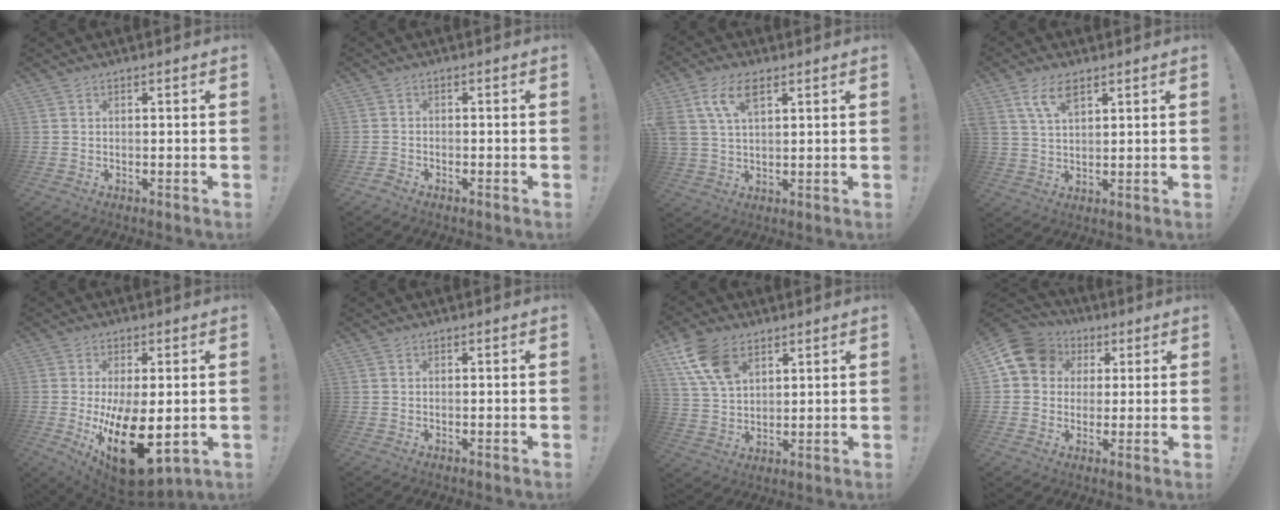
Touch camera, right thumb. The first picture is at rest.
{"total": 1.8, "force": [-1.6, 0.6, 0.5], "torque": [-0.013, 0.005, -0.030]}
{"total": 9.3, "force": [4.5, 4.7, 6.6], "torque": [-0.146, 0.000, 0.086]}
{"total": 7.2, "force": [4.1, 3.2, 4.9], "torque": [-0.094, -0.007, 0.078]}
{"total": 19.4, "force": [-3.2, 9.3, 16.7], "torque": [-0.260, -0.010, -0.031]}
{"total": 0.0}
{"total": 12.9, "force": [7.0, 8.0, 7.3], "torque": [-0.140, -0.022, 0.138]}
{"total": 11.8, "force": [4.1, 10.0, 4.7], "torque": [-0.071, -0.005, 0.084]}